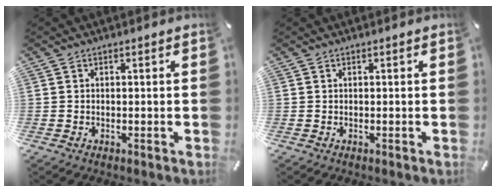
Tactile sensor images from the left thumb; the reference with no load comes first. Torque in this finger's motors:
{"motor_torque": [-0.01, 0.00, 0.00, 0.00, 0.00]}